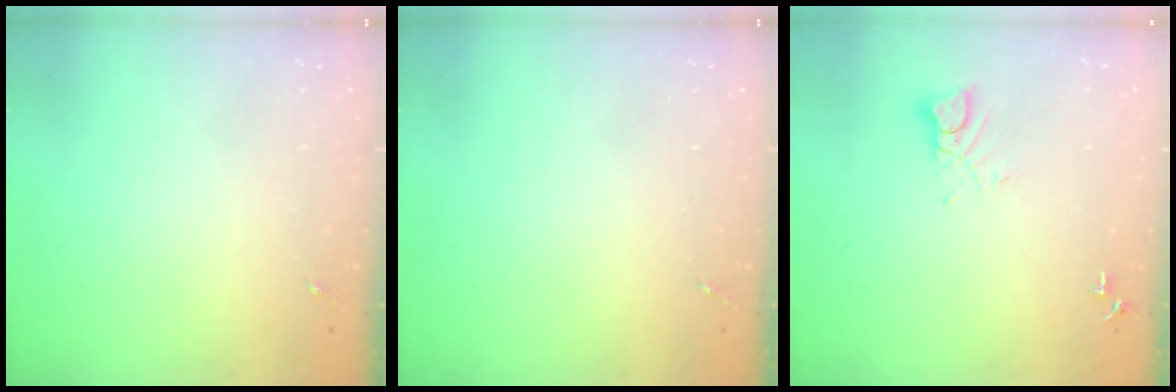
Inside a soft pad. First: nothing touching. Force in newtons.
{"total": 0.0}
{"total": 4.3, "press": 4.2, "slide": 0.4}